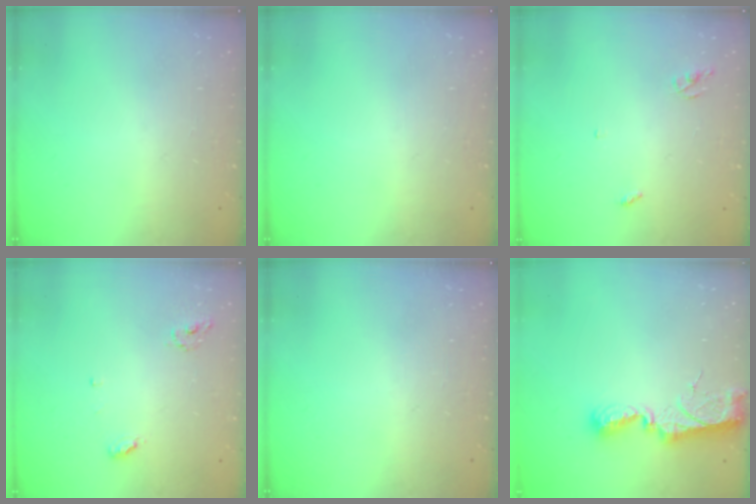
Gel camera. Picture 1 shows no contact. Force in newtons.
{"total": 0.0}
{"total": 2.6, "press": 2.6, "slide": 0.2}
{"total": 5.1, "press": 5.1, "slide": 0.4}
{"total": 0.0}
{"total": 9.8, "press": 9.7, "slide": 0.9}